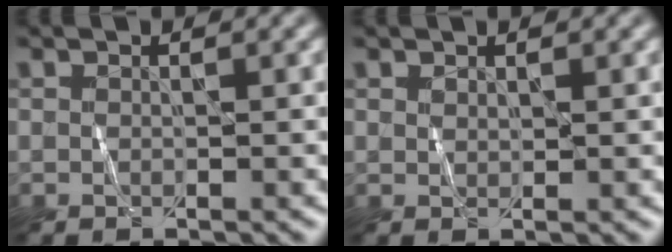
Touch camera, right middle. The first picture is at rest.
{"total": 0.6, "force": [0.4, 0.3, 0.3], "torque": [-0.007, -0.003, 0.010]}